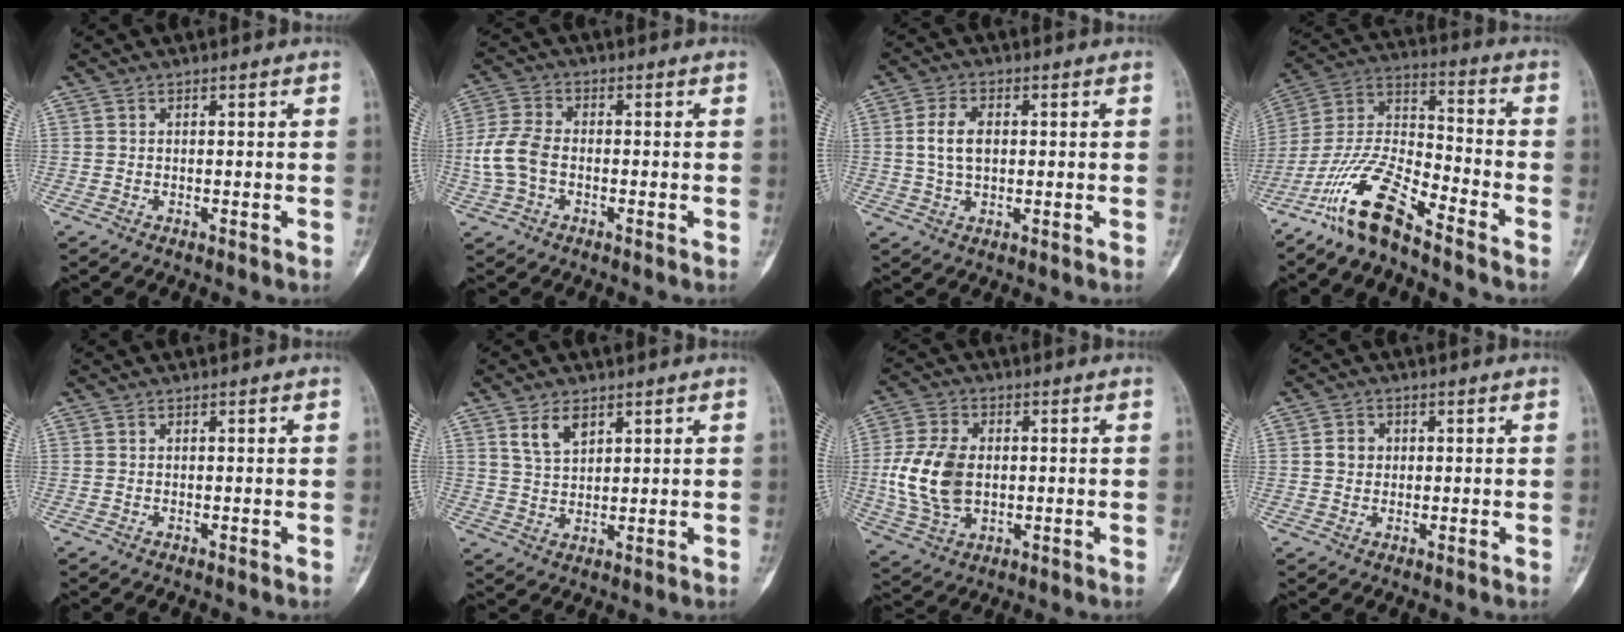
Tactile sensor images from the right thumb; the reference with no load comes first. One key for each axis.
{"total": 7.8, "fx": -1.2, "fy": 5.1, "fz": 5.7, "tx": -0.132, "ty": 0.018, "tz": -0.029}
{"total": 6.3, "fx": 0.7, "fy": 3.8, "fz": 4.9, "tx": -0.089, "ty": 0.005, "tz": 0.013}
{"total": 14.2, "fx": -10.4, "fy": 3.5, "fz": 8.9, "tx": -0.182, "ty": 0.073, "tz": -0.207}
{"total": 0.0}
{"total": 5.1, "fx": 2.9, "fy": 2.8, "fz": 3.1, "tx": -0.046, "ty": -0.016, "tz": 0.060}
{"total": 12.7, "fx": 0.0, "fy": 8.3, "fz": 9.6, "tx": -0.192, "ty": 0.002, "tz": 0.006}
{"total": 2.9, "fx": 0.4, "fy": 2.7, "fz": 1.1, "tx": -0.004, "ty": 0.004, "tz": 0.004}